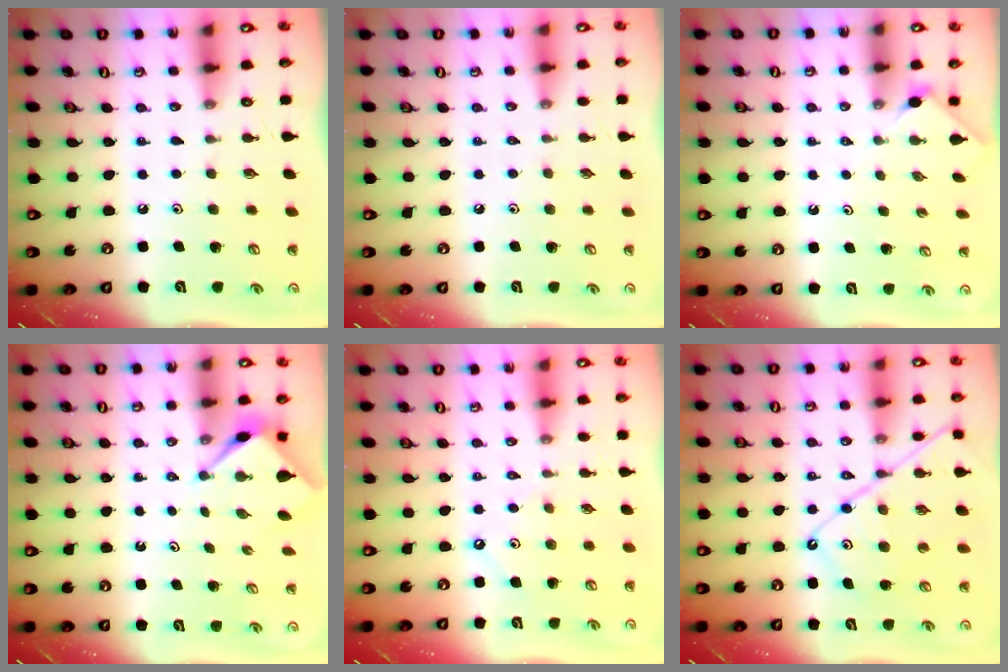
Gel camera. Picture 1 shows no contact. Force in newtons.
{"total": 2.0, "press": 2.0, "slide": 0.4}
{"total": 1.7, "press": 1.7, "slide": 0.4}
{"total": 3.3, "press": 3.3, "slide": 0.4}
{"total": 3.1, "press": 3.1, "slide": 0.6}
{"total": 11.8, "press": 11.7, "slide": 1.2}